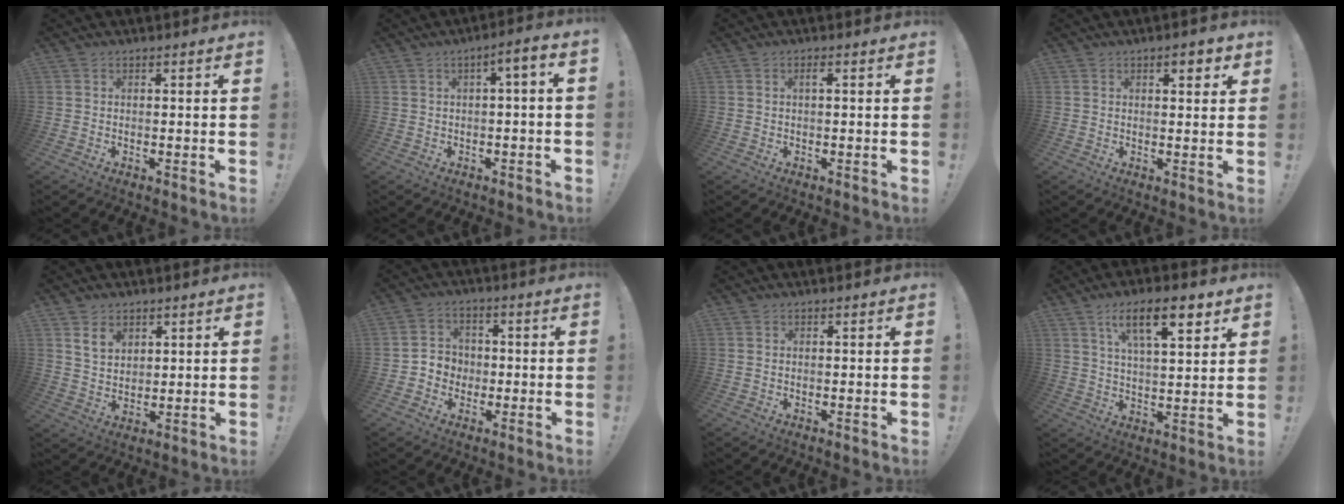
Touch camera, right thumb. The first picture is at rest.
{"total": 4.4, "force": [-0.3, 0.5, 4.3], "torque": [-0.064, 0.000, -0.009]}
{"total": 1.4, "force": [0.2, 0.0, 1.4], "torque": [-0.025, 0.001, -0.001]}
{"total": 3.8, "force": [2.1, 1.2, 3.0], "torque": [-0.034, -0.008, 0.029]}
{"total": 7.0, "force": [4.0, 4.9, 2.9], "torque": [-0.044, -0.018, 0.076]}
{"total": 5.5, "force": [-1.6, 5.1, 1.1], "torque": [-0.017, 0.012, -0.027]}
{"total": 0.0}
{"total": 13.9, "force": [7.1, 4.7, 10.9], "torque": [-0.175, -0.016, 0.114]}